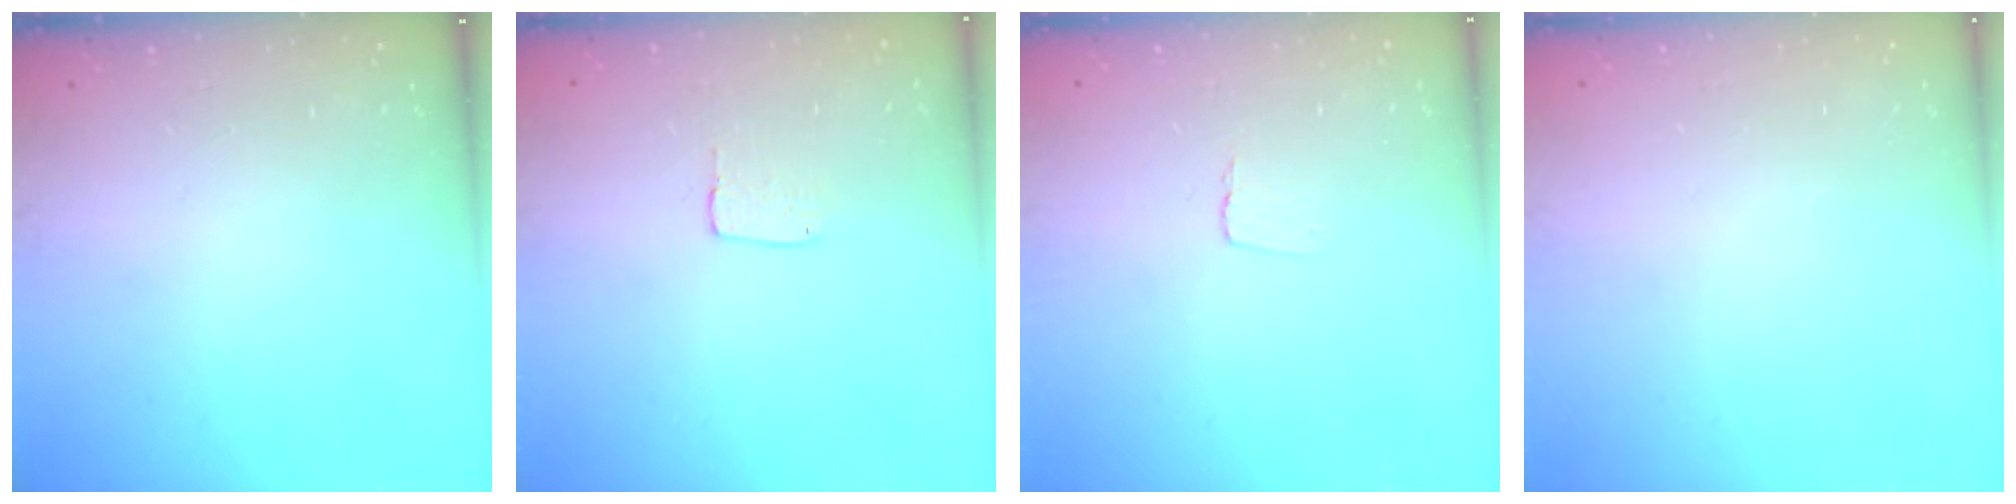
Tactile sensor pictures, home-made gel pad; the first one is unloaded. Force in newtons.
{"total": 3.5, "press": 3.5, "slide": 0.1}
{"total": 3.1, "press": 3.1, "slide": 0.3}
{"total": 0.0}